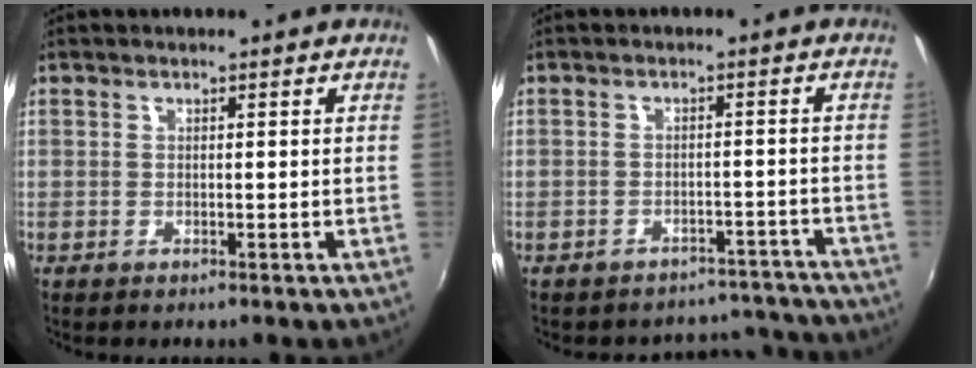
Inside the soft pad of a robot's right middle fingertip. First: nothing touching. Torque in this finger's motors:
{"motor_torque": [1.27, -0.86, 0.15, 0.11]}